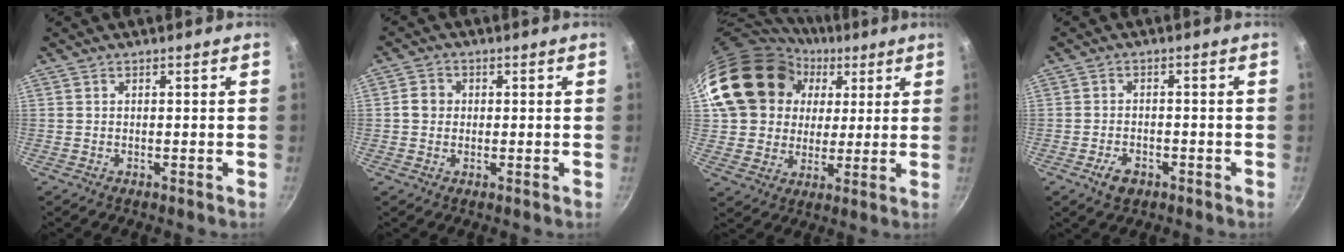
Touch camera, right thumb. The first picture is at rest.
{"total": 3.0, "force": [0.0, 2.7, 1.3], "torque": [-0.009, 0.008, -0.006]}
{"total": 20.2, "force": [6.8, 16.8, 8.9], "torque": [-0.155, 0.018, 0.124]}
{"total": 3.8, "force": [-2.1, 2.3, 2.1], "torque": [-0.034, 0.012, -0.035]}